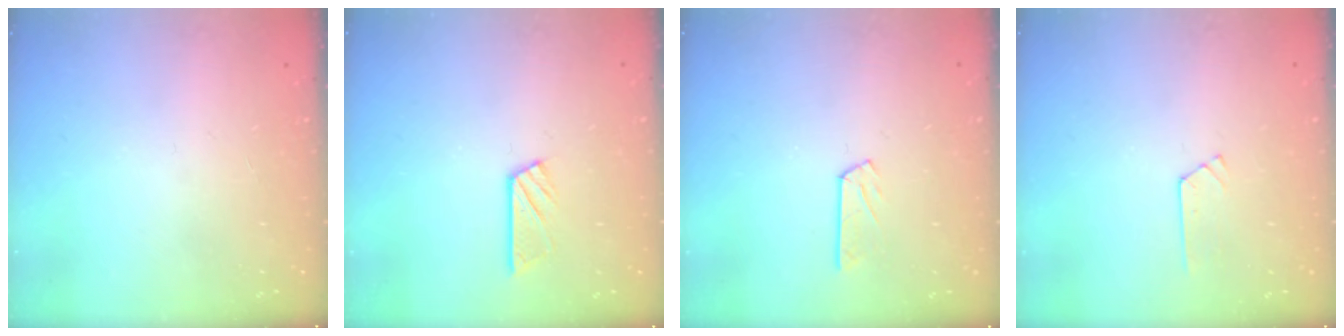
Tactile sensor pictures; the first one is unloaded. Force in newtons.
{"total": 5.7, "press": 5.7, "slide": 0.5}
{"total": 4.9, "press": 4.8, "slide": 0.5}
{"total": 3.0, "press": 3.0, "slide": 0.4}